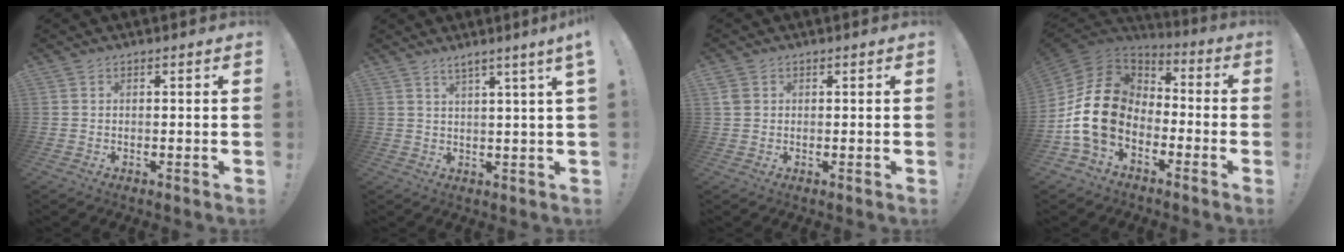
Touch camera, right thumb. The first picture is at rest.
{"total": 4.4, "force": [2.5, -0.9, 3.5], "torque": [-0.062, -0.010, 0.039]}
{"total": 2.4, "force": [1.0, 1.9, 1.2], "torque": [-0.023, 0.003, 0.020]}
{"total": 17.5, "force": [-3.5, 12.6, 11.6], "torque": [-0.228, 0.024, -0.056]}